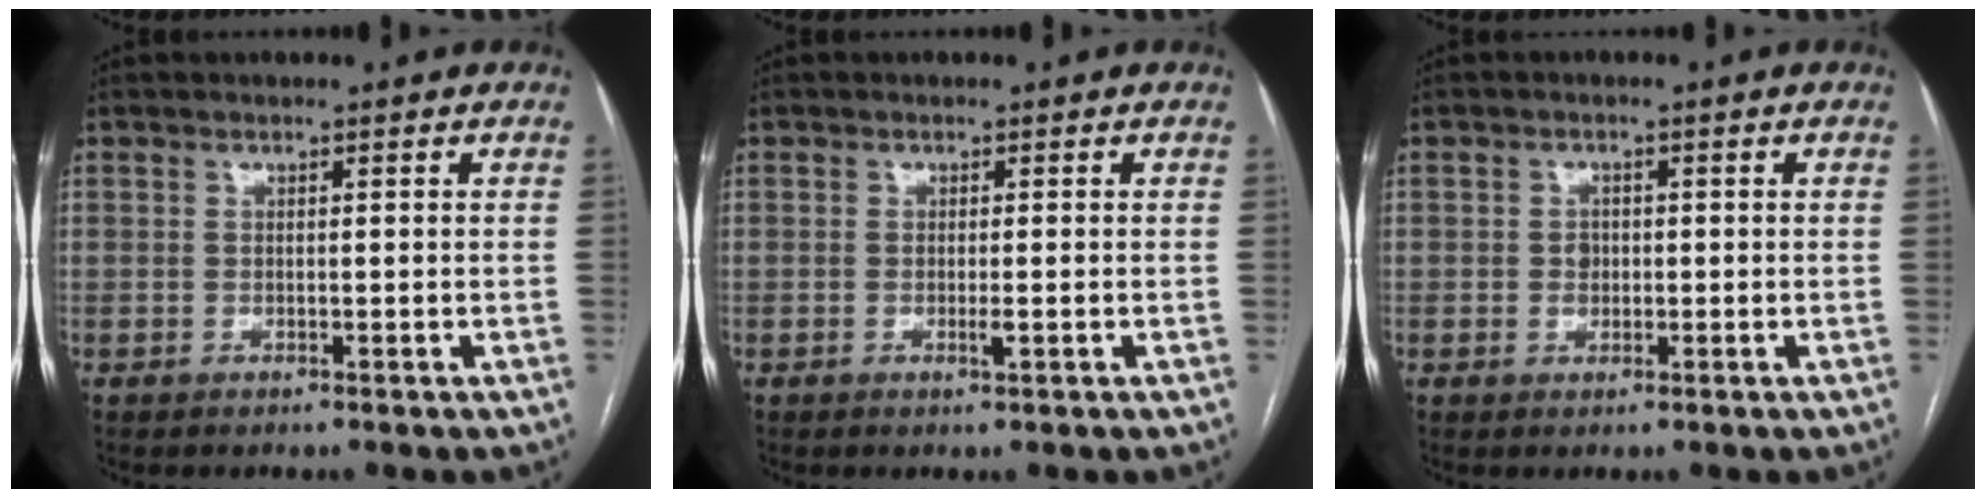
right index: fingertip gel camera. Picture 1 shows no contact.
{"total": 1.2, "force": [-0.3, 0.2, 1.1], "torque": [-0.021, -0.003, -0.004]}
{"total": 1.9, "force": [-0.1, 1.6, 1.0], "torque": [-0.014, 0.003, 0.001]}